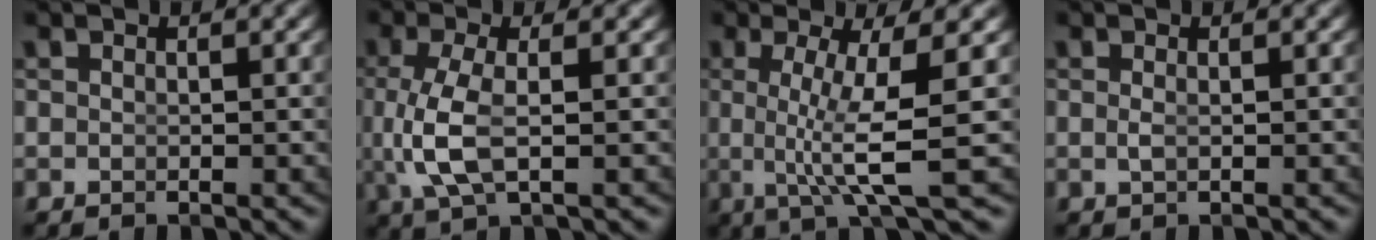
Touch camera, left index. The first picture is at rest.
{"total": 4.4, "force": [-0.4, 1.6, 4.1], "torque": [-0.112, -0.017, 0.008]}
{"total": 6.5, "force": [-0.3, 0.3, 6.5], "torque": [-0.111, -0.018, 0.005]}
{"total": 0.7, "force": [-0.1, -0.5, 0.5], "torque": [-0.016, -0.015, 0.007]}